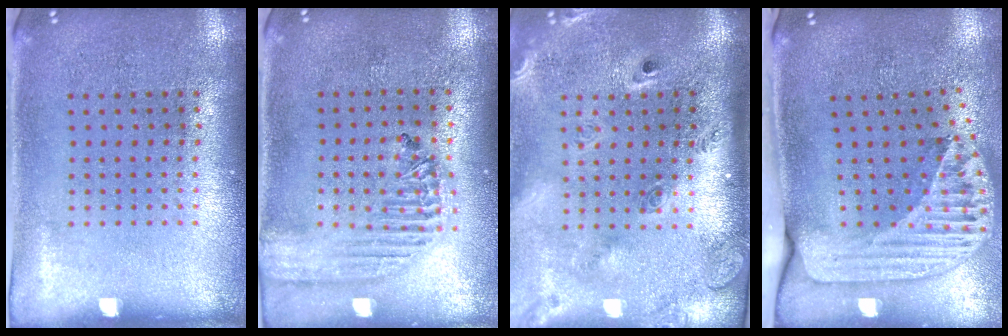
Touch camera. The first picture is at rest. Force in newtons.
{"total": 1.8, "press": 1.7, "slide": 0.6}
{"total": 2.7, "press": 2.0, "slide": 1.8}
{"total": 2.6, "press": 1.8, "slide": 1.9}